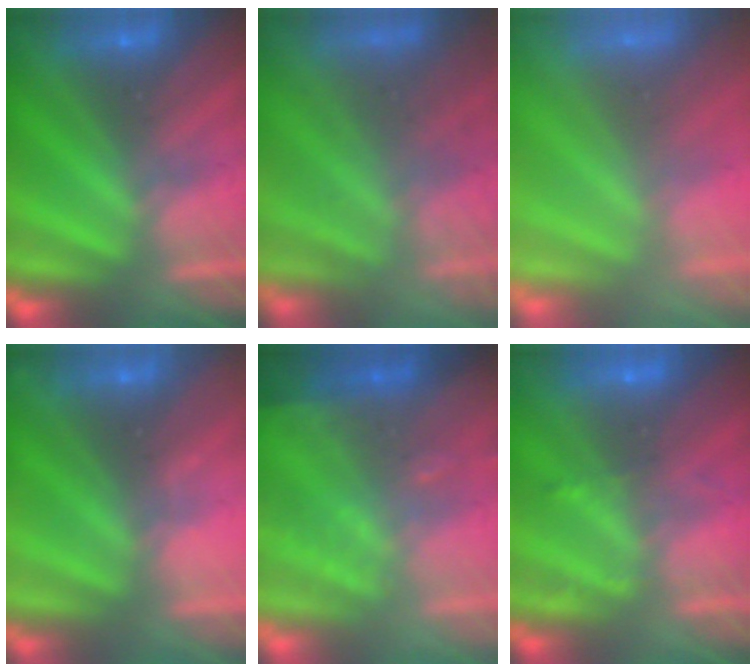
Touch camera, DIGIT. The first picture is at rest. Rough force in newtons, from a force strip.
{"total": 7.0}
{"total": 9.1}
{"total": 2.3}
{"total": 2.7}
{"total": 2.3}